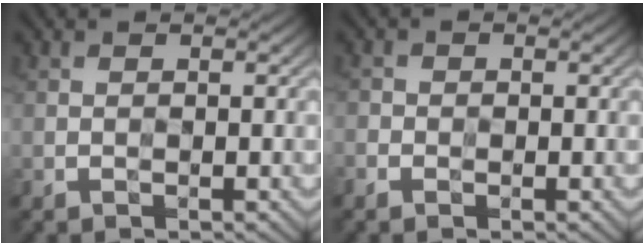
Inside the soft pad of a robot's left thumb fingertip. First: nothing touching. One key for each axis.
{"total": 1.5, "fx": -1.1, "fy": 1.0, "fz": 0.0, "tx": 0.003, "ty": 0.000, "tz": -0.026}